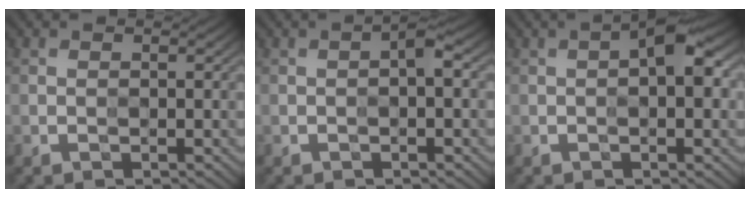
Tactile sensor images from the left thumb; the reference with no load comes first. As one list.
[{"total": 1.8, "force": [-0.2, 0.4, 1.7], "torque": [-0.030, 0.006, -0.006]}, {"total": 5.4, "force": [0.5, 2.0, 5.0], "torque": [-0.074, 0.014, 0.001]}]